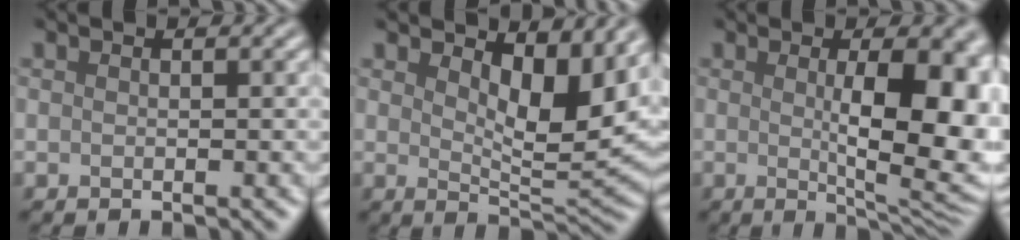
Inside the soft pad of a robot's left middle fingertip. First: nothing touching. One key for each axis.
{"total": 6.2, "fx": 2.8, "fy": 2.5, "fz": 5.0, "tx": -0.074, "ty": -0.014, "tz": 0.042}
{"total": 9.5, "fx": 0.6, "fy": 2.6, "fz": 9.2, "tx": -0.121, "ty": -0.008, "tz": 0.015}